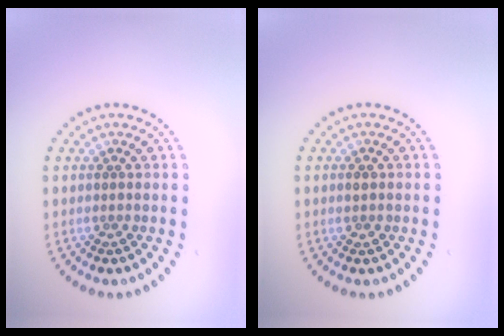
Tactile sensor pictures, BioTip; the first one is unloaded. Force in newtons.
{"total": 1.2, "press": 1.2, "slide": 0.1}